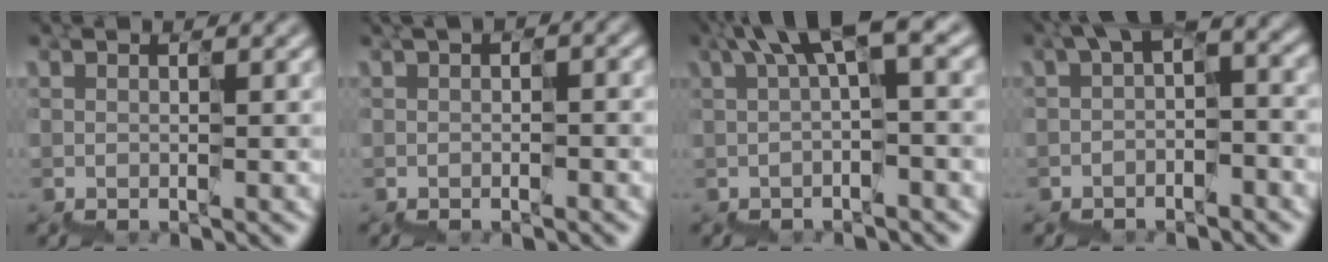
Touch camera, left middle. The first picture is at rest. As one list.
[{"total": 1.3, "force": [-0.1, 0.7, 1.1], "torque": [-0.015, 0.009, -0.006]}, {"total": 5.0, "force": [2.0, 1.2, 4.4], "torque": [-0.072, 0.018, 0.030]}, {"total": 3.7, "force": [-0.4, 1.6, 3.2], "torque": [-0.054, 0.006, -0.018]}]